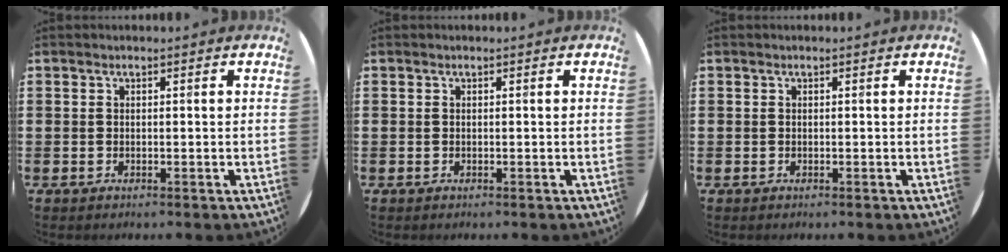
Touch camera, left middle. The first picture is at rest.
{"total": 0.0}
{"total": 0.0}